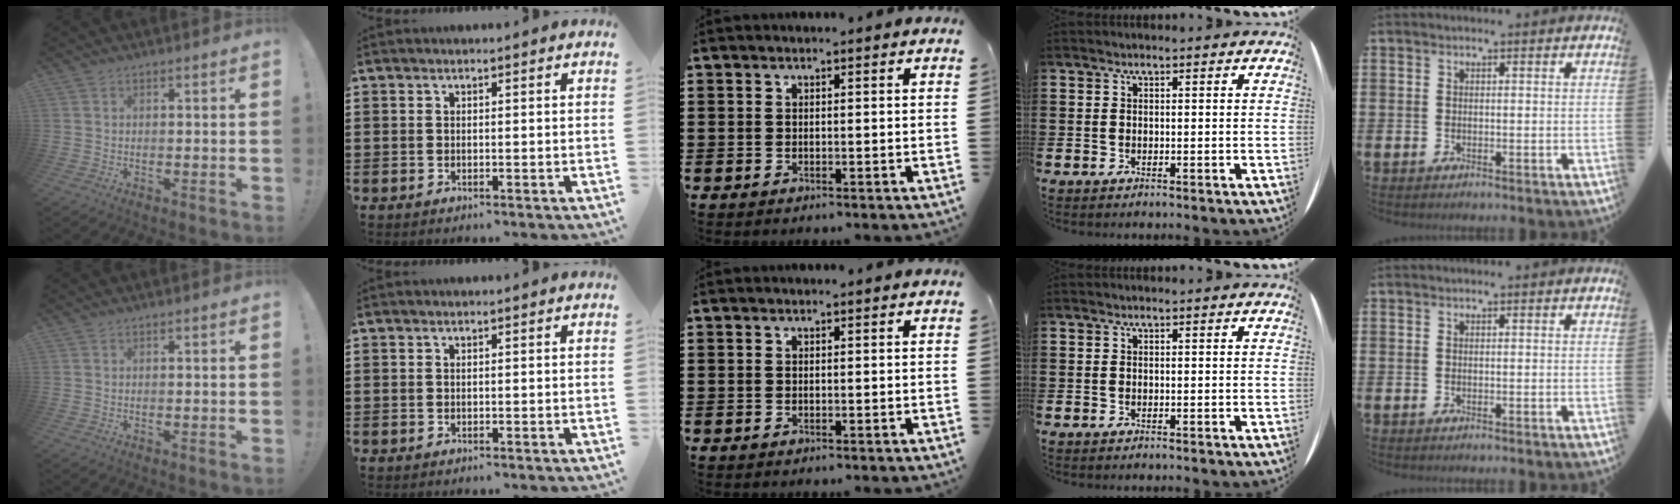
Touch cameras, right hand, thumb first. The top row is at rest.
{}